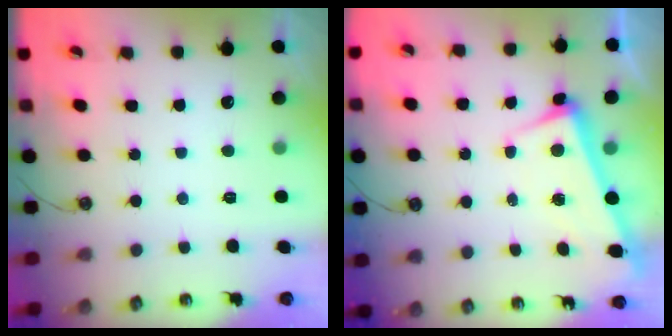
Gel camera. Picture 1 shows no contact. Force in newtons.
{"total": 3.3, "press": 3.1, "slide": 1.1}